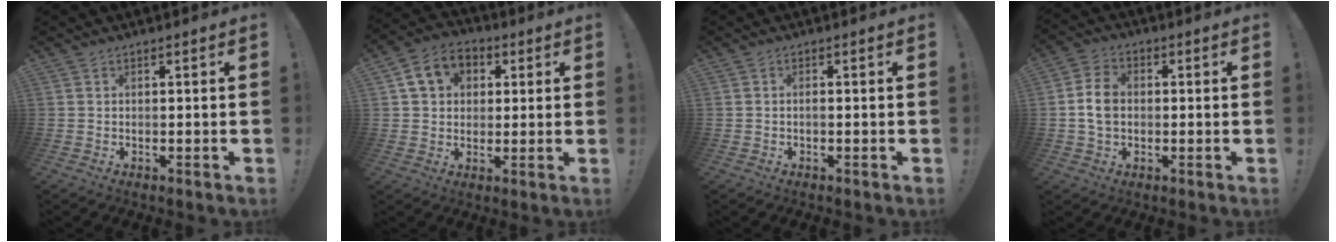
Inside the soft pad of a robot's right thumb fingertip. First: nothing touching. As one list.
[{"total": 10.0, "force": [3.4, 8.3, 4.6], "torque": [-0.067, 0.000, 0.068]}, {"total": 0.5, "force": [-0.3, 0.0, 0.4], "torque": [-0.008, 0.000, -0.006]}, {"total": 8.2, "force": [-0.1, 5.9, 5.7], "torque": [-0.094, 0.005, -0.003]}]